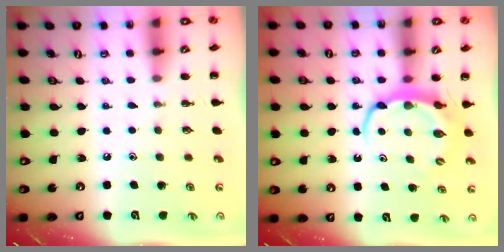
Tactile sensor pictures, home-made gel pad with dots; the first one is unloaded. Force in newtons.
{"total": 6.2, "press": 6.2, "slide": 0.3}